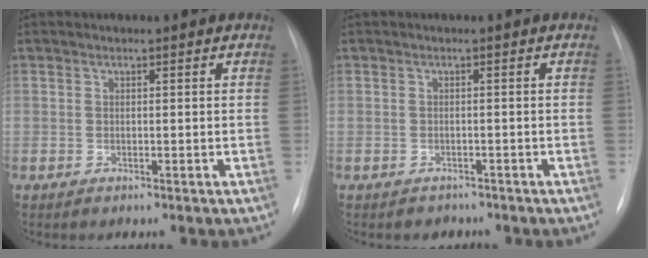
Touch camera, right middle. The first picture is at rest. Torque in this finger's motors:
{"motor_torque": [0.12, -0.40, -0.01, 0.00]}